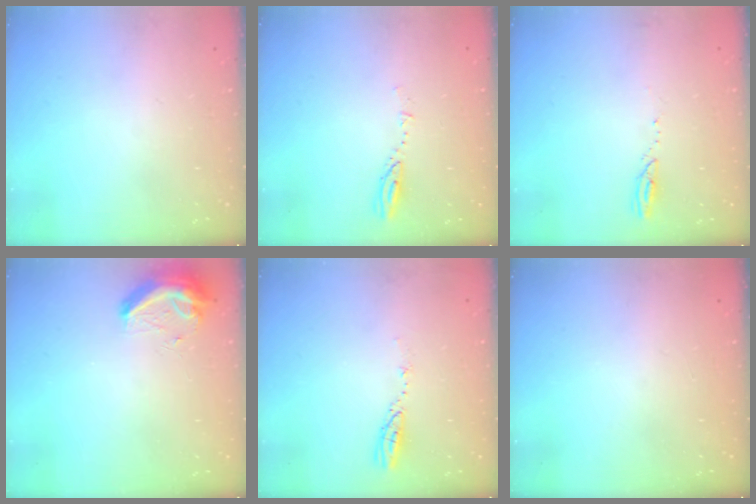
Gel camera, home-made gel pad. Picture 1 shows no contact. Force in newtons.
{"total": 3.1, "press": 3.1, "slide": 0.3}
{"total": 2.4, "press": 2.4, "slide": 0.3}
{"total": 9.2, "press": 9.1, "slide": 1.1}
{"total": 3.8, "press": 3.8, "slide": 0.4}
{"total": 1.0, "press": 0.0, "slide": 1.0}